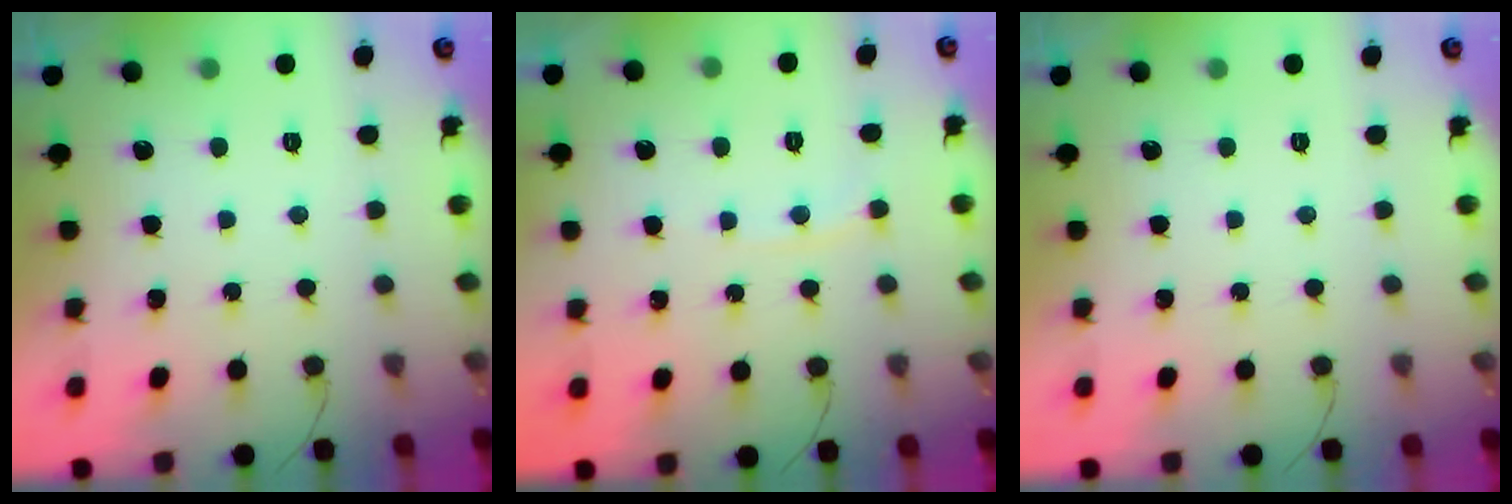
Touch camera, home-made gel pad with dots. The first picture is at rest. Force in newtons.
{"total": 3.6, "press": 3.5, "slide": 0.5}
{"total": 0.0}